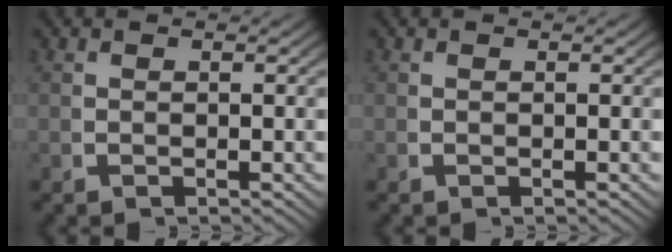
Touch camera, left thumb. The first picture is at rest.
{"total": 0.0}